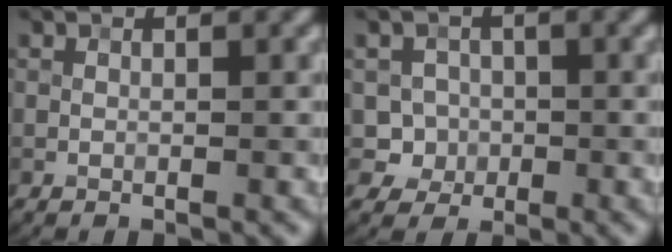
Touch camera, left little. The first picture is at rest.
{"total": 2.8, "force": [0.0, 2.7, 0.8], "torque": [-0.005, -0.004, 0.002]}